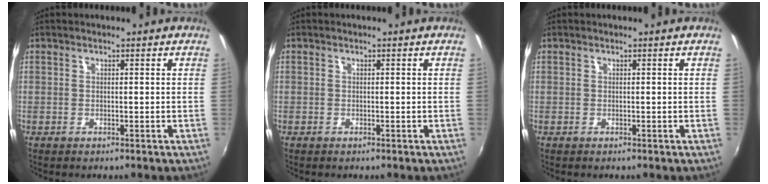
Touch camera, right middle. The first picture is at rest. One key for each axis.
{"total": 0.0}
{"total": 0.0}